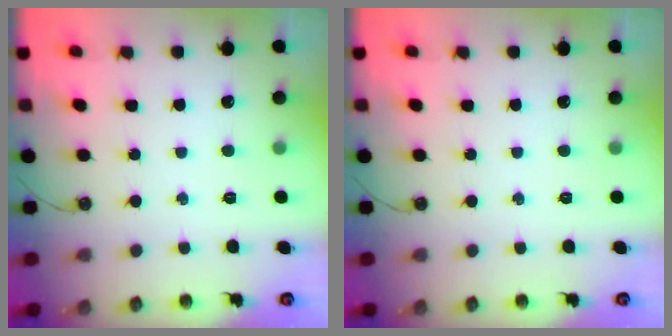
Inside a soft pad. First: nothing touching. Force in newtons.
{"total": 0.0}